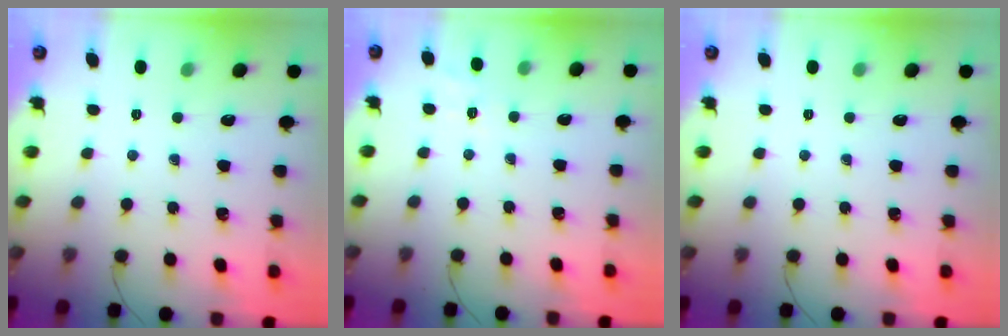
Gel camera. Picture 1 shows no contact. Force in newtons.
{"total": 7.4, "press": 7.1, "slide": 1.9}
{"total": 0.0}